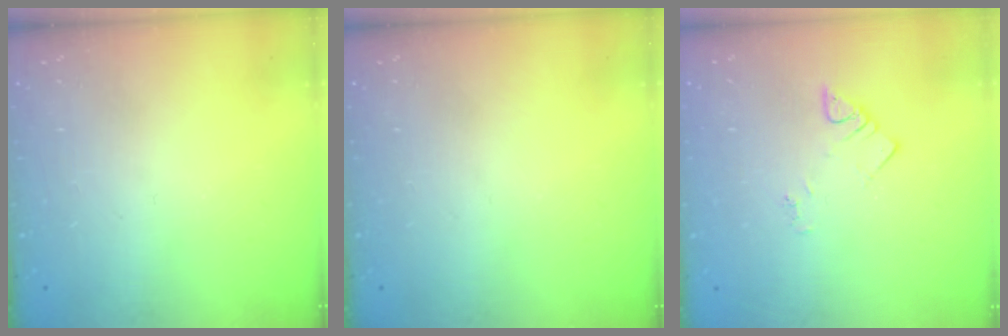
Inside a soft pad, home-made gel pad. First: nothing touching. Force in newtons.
{"total": 0.0}
{"total": 3.0, "press": 2.9, "slide": 0.5}